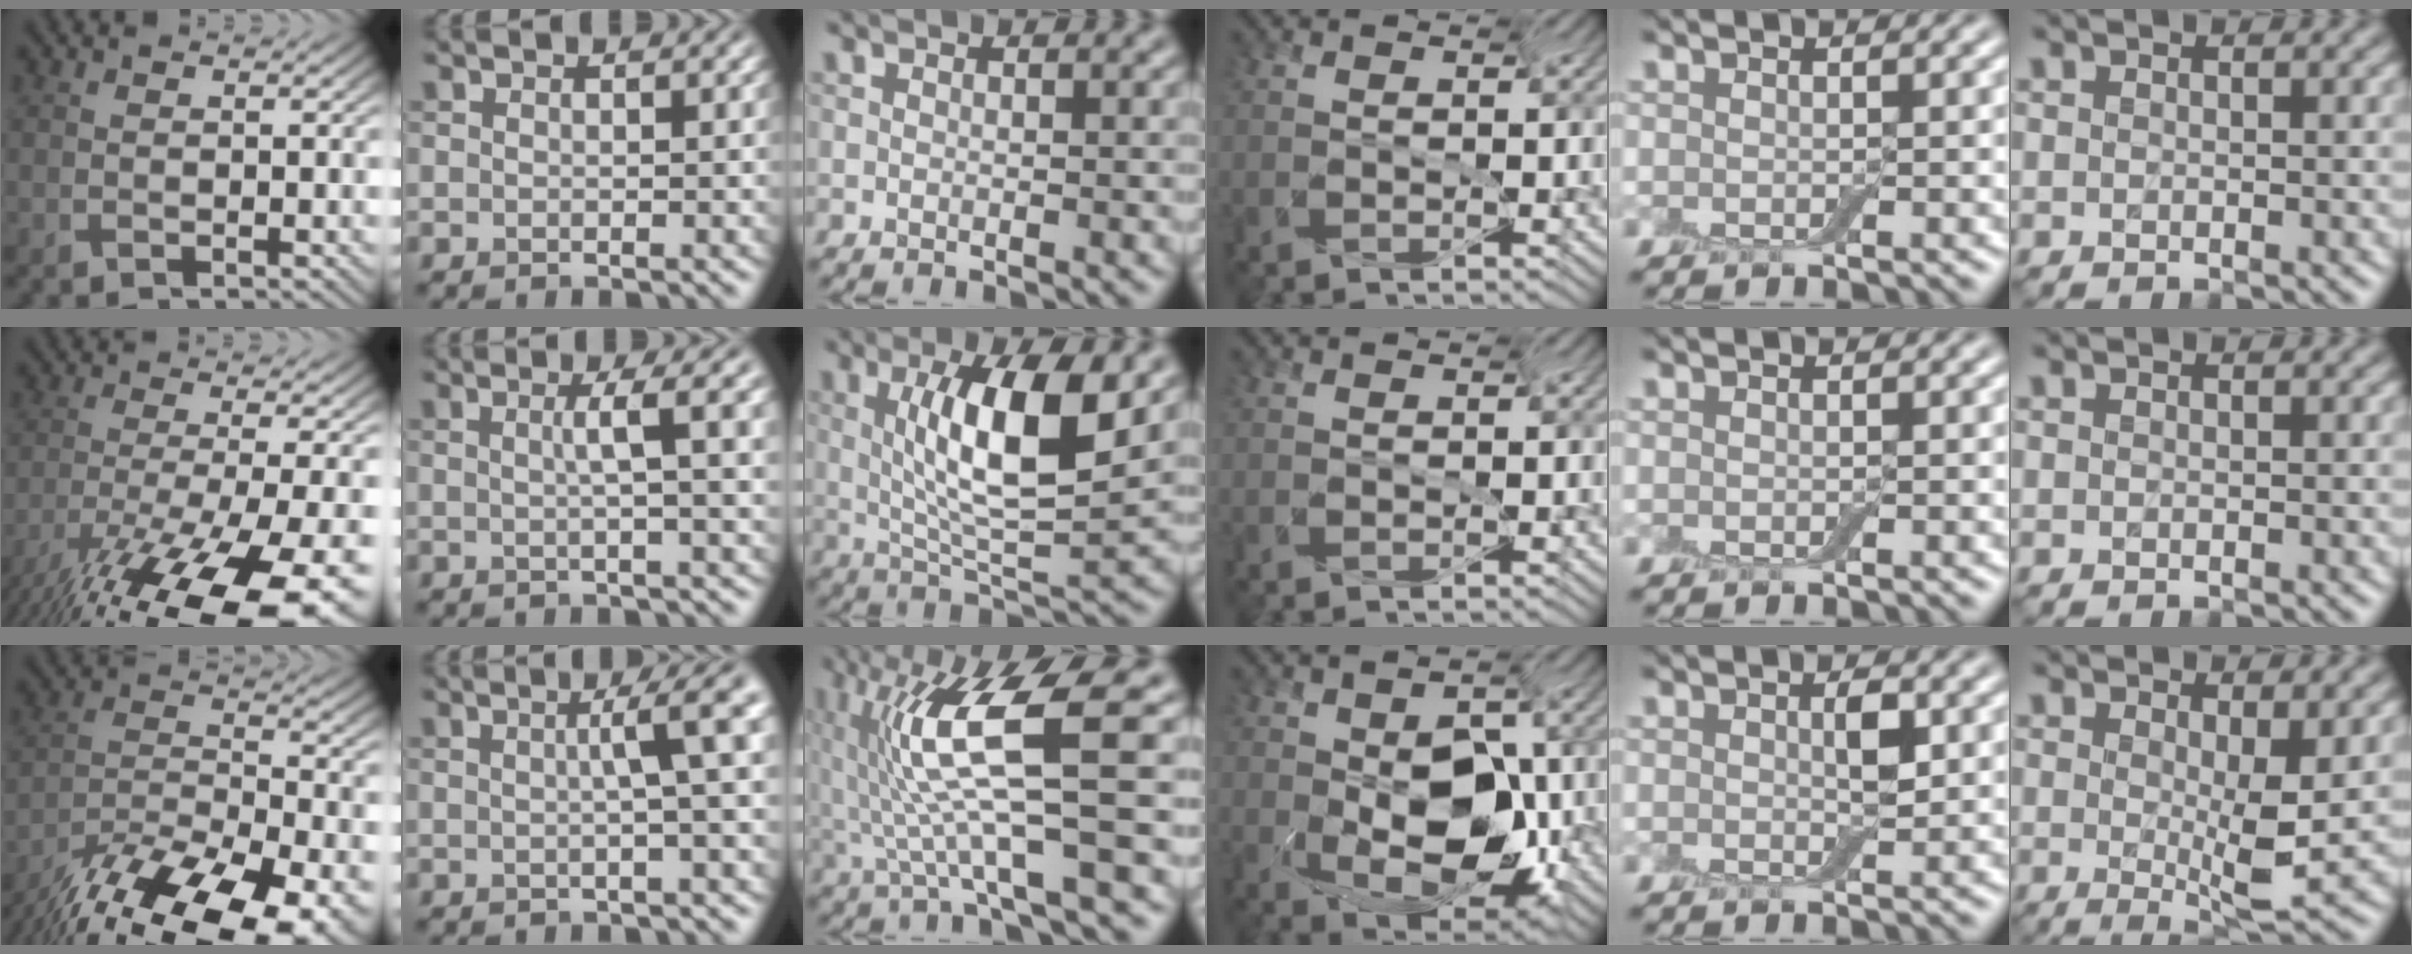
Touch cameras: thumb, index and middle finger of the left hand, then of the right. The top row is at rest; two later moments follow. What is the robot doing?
{"motion": "screw", "object": "jar lid"}